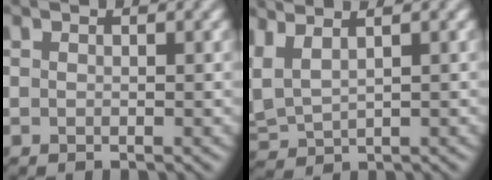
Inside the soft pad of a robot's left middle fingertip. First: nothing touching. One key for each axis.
{"total": 2.9, "fx": 1.7, "fy": 1.3, "fz": 2.0, "tx": -0.059, "ty": 0.010, "tz": 0.040}